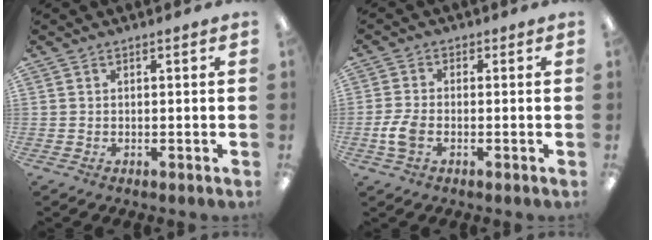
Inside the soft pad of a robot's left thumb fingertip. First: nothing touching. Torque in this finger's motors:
{"motor_torque": [-0.52, 0.57, 0.02, 0.01, 0.03]}